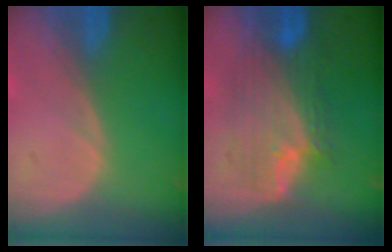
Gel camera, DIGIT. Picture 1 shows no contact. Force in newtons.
{"total": 8.2, "press": 8.2, "slide": 0.2}